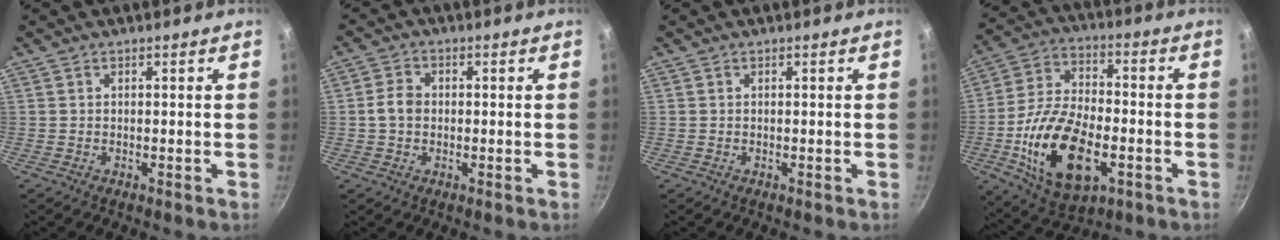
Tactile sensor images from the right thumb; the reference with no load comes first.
{"total": 3.9, "force": [-0.2, 3.1, 2.4], "torque": [-0.038, 0.013, -0.009]}
{"total": 0.0}
{"total": 20.2, "force": [-5.7, 11.0, 16.0], "torque": [-0.293, 0.020, -0.097]}